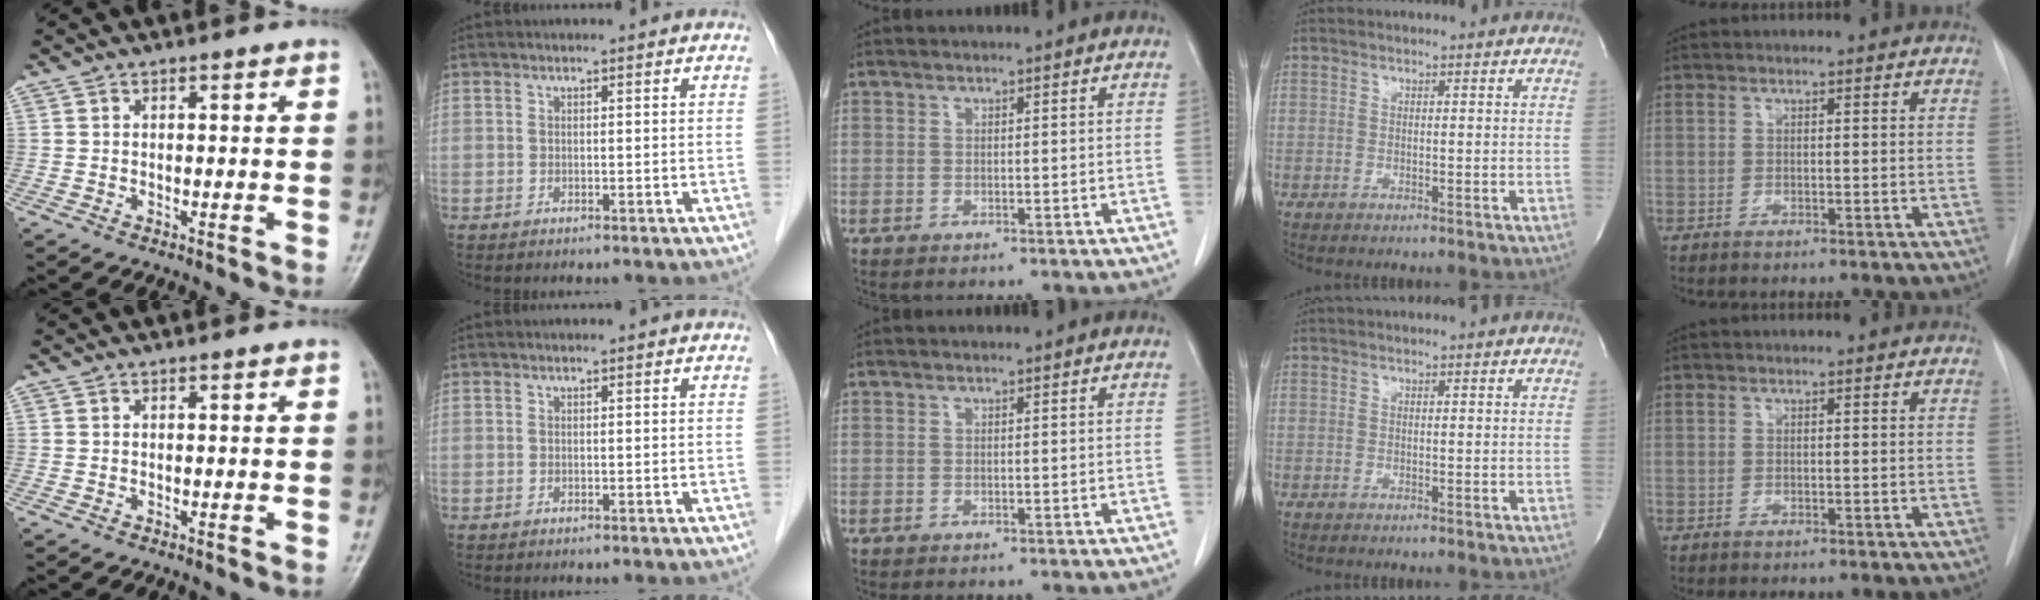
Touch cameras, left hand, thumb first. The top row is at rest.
{}